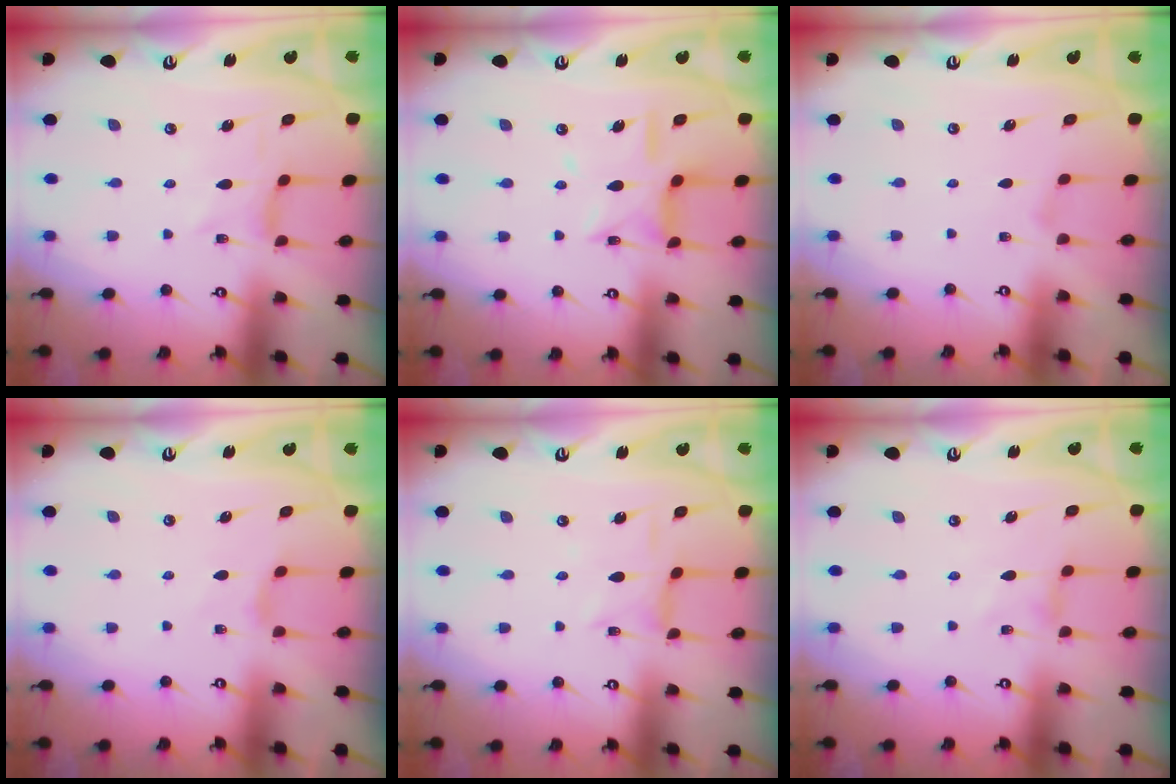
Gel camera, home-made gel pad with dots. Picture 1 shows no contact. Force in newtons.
{"total": 11.0, "press": 10.9, "slide": 0.8}
{"total": 0.7, "press": 0.6, "slide": 0.3}
{"total": 2.7, "press": 2.6, "slide": 0.5}
{"total": 1.7, "press": 1.6, "slide": 0.3}
{"total": 0.0}